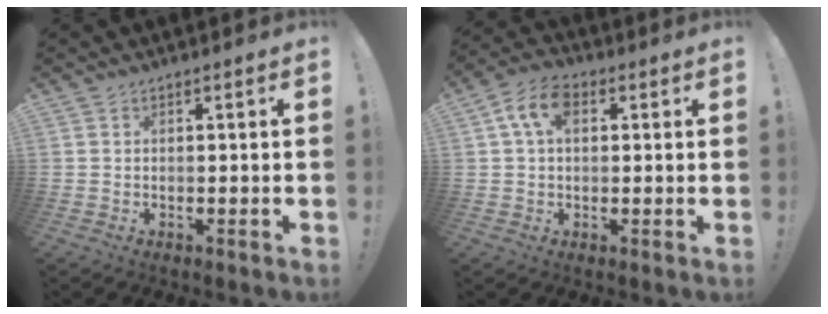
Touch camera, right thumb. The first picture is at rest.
{"total": 8.3, "force": [2.4, 5.3, 5.9], "torque": [-0.111, 0.008, 0.046]}